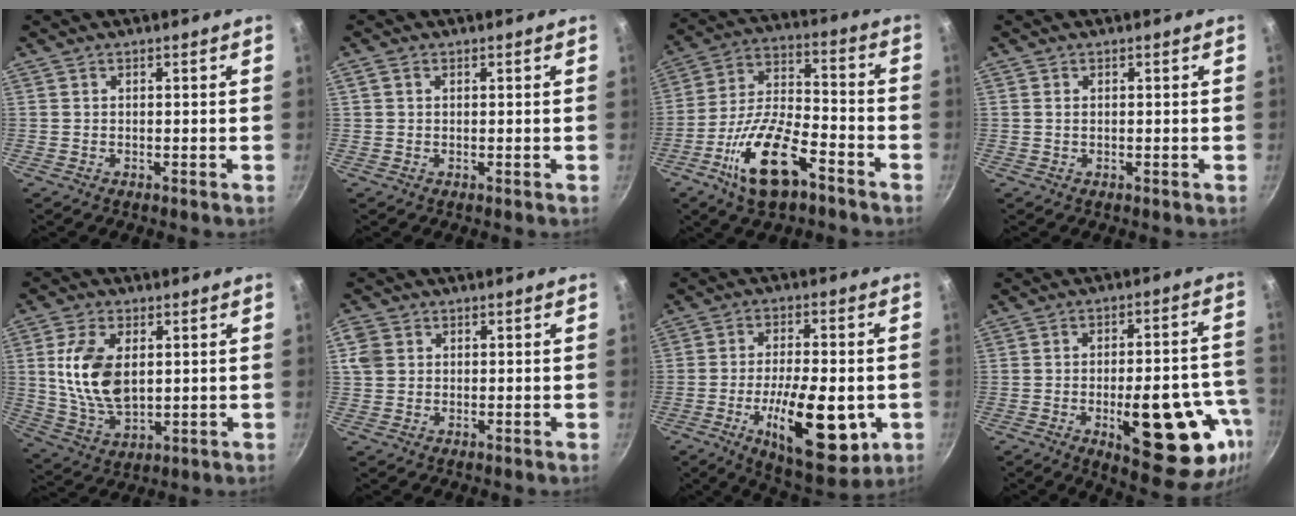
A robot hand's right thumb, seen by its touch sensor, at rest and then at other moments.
{"total": 1.2, "force": [0.5, 0.9, 0.7], "torque": [-0.013, 0.003, 0.007]}
{"total": 16.7, "force": [-8.7, 6.9, 12.5], "torque": [-0.226, 0.044, -0.167]}
{"total": 0.7, "force": [0.2, 0.4, 0.5], "torque": [-0.010, 0.001, 0.004]}
{"total": 13.2, "force": [2.4, 7.6, 10.5], "torque": [-0.191, -0.017, 0.053]}
{"total": 4.0, "force": [0.9, 3.5, 1.9], "torque": [-0.026, 0.002, 0.015]}
{"total": 18.5, "force": [-4.8, 7.6, 16.2], "torque": [-0.237, 0.003, -0.069]}
{"total": 21.9, "force": [-7.3, 8.7, 18.8], "torque": [-0.198, 0.018, -0.089]}